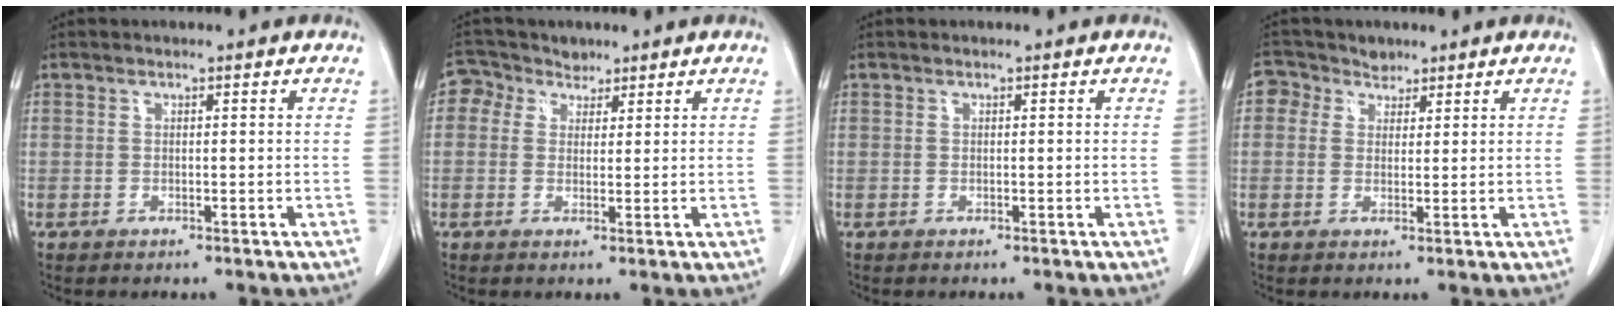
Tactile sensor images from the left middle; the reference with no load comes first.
{"total": 3.7, "force": [2.3, 2.9, 0.1], "torque": [-0.001, 0.022, 0.039]}
{"total": 0.0}
{"total": 3.7, "force": [2.3, 2.9, 0.0], "torque": [0.003, 0.021, 0.038]}